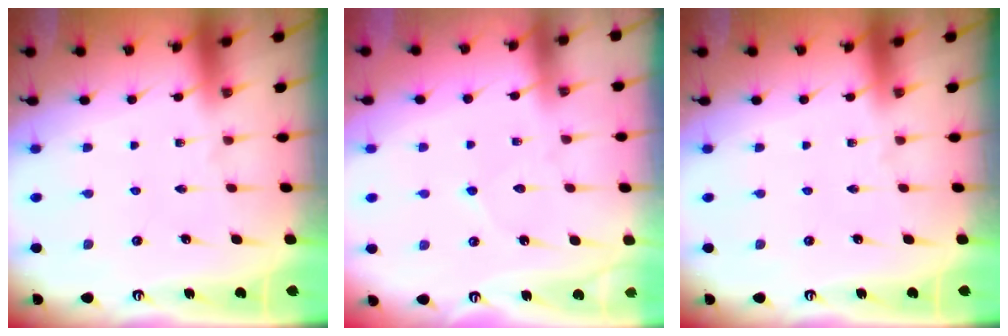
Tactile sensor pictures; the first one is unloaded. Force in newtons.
{"total": 3.3, "press": 3.3, "slide": 0.4}
{"total": 0.0}